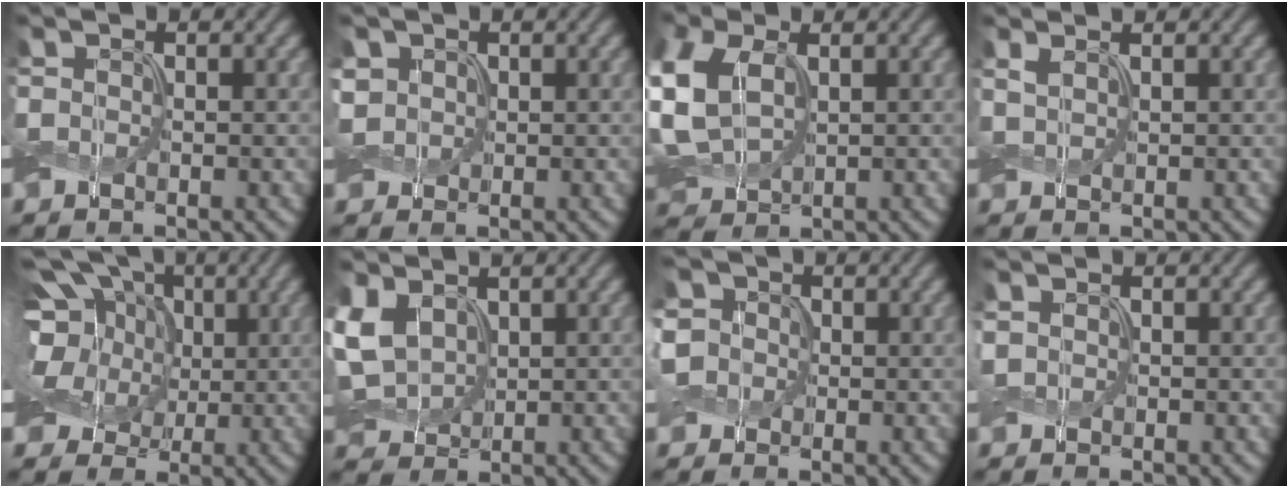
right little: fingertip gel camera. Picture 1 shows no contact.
{"total": 2.2, "force": [0.5, 1.9, 1.0], "torque": [-0.027, 0.007, 0.005]}
{"total": 7.1, "force": [1.2, 4.7, 5.2], "torque": [-0.151, 0.009, 0.025]}
{"total": 0.9, "force": [0.6, 0.3, 0.5], "torque": [-0.011, 0.004, 0.015]}
{"total": 13.6, "force": [3.8, 10.6, 7.6], "torque": [-0.161, 0.038, 0.047]}
{"total": 4.7, "force": [1.4, 3.4, 2.9], "torque": [-0.074, 0.006, 0.027]}
{"total": 5.0, "force": [1.3, 4.4, 2.1], "torque": [-0.068, 0.020, 0.010]}
{"total": 0.5, "force": [0.2, 0.5, 0.1], "torque": [-0.003, 0.003, 0.005]}